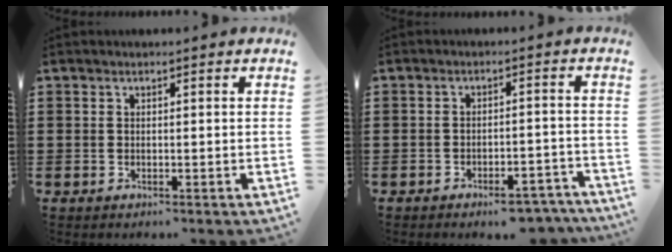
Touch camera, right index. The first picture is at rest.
{"total": 4.3, "force": [-4.0, 0.5, 1.5], "torque": [-0.022, 0.000, -0.077]}